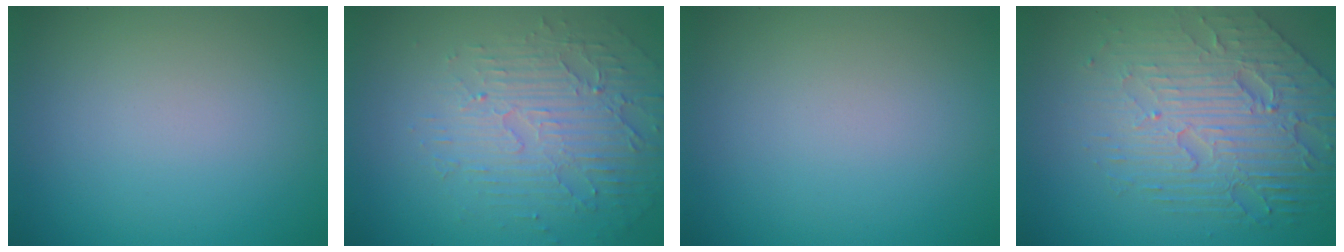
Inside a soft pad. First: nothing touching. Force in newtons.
{"total": 5.3, "press": 3.4, "slide": 4.0}
{"total": 0.0}
{"total": 7.3, "press": 5.3, "slide": 5.1}